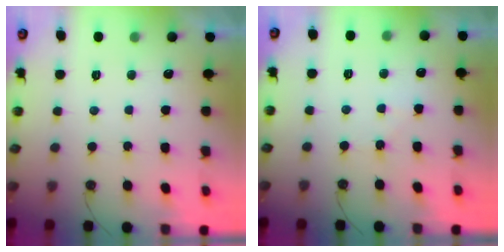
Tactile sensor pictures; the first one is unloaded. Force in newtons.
{"total": 4.4, "press": 4.3, "slide": 0.7}